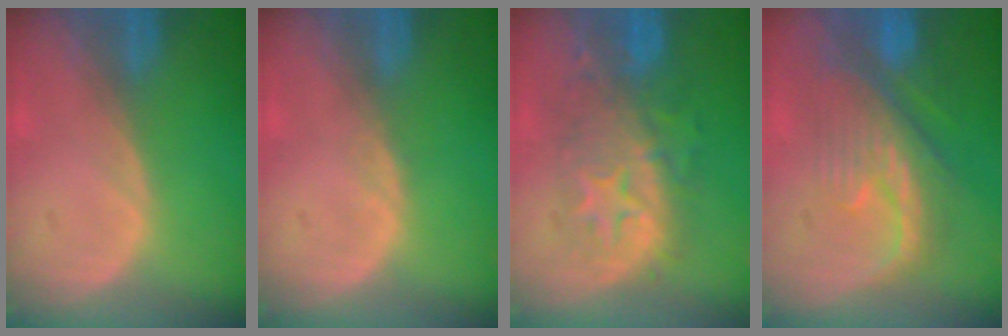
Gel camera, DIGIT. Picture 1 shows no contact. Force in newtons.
{"total": 0.7, "press": 0.6, "slide": 0.2}
{"total": 8.4, "press": 8.4, "slide": 0.2}
{"total": 8.5, "press": 8.3, "slide": 1.5}